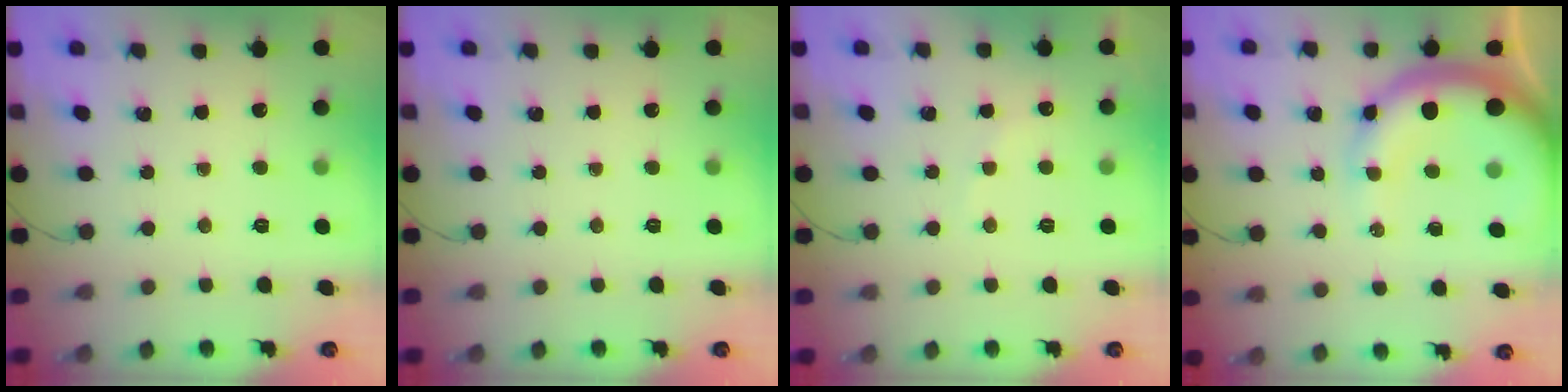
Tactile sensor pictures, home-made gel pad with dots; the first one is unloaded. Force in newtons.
{"total": 0.0}
{"total": 5.3, "press": 5.2, "slide": 0.9}
{"total": 13.5, "press": 13.2, "slide": 2.6}